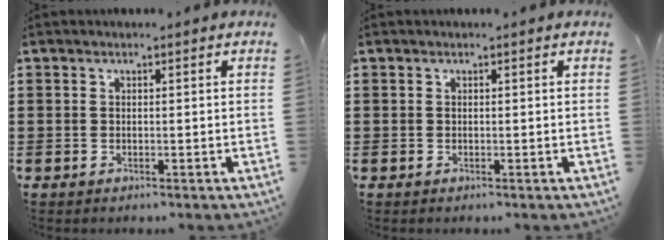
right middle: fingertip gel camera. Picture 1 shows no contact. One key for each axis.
{"total": 0.0}